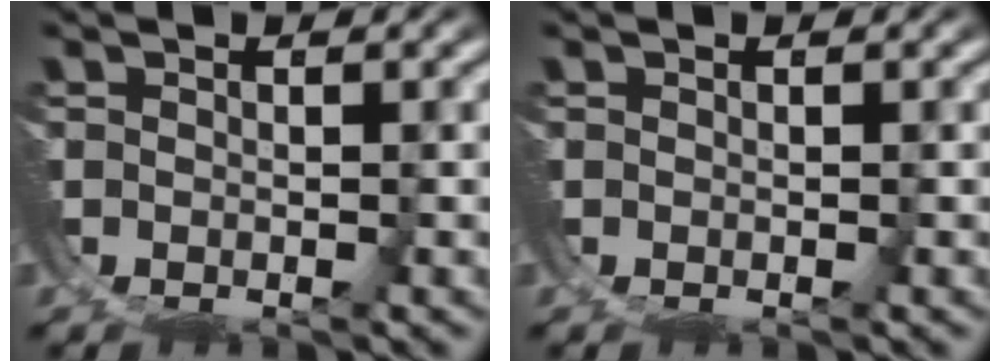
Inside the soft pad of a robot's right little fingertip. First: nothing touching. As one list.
[{"total": 0.0}]